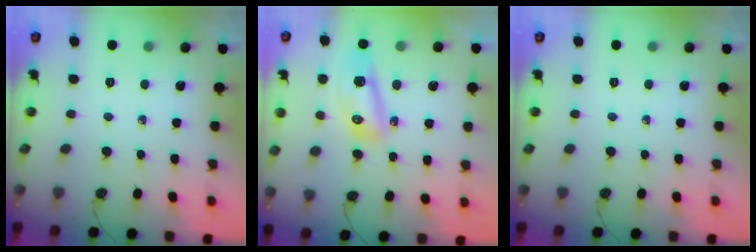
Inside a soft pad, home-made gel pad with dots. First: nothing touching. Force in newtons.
{"total": 17.2, "press": 12.7, "slide": 11.6}
{"total": 0.0}